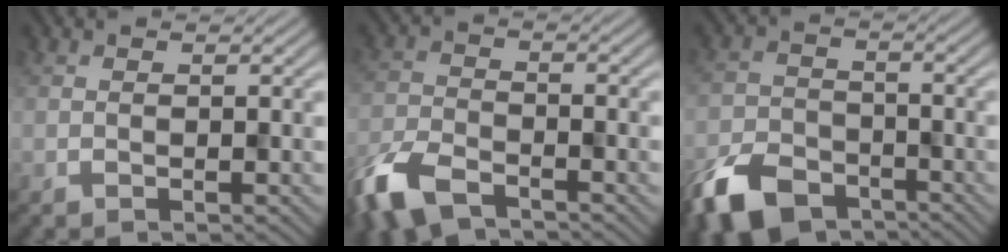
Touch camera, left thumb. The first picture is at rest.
{"total": 8.1, "force": [-7.2, 2.4, 2.8], "torque": [-0.071, -0.019, -0.121]}
{"total": 8.5, "force": [-7.5, 3.3, 2.1], "torque": [-0.047, -0.016, -0.120]}